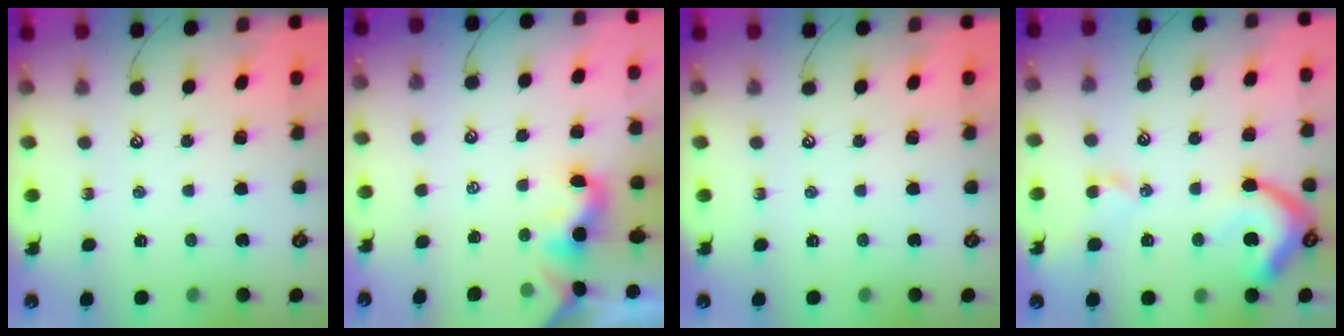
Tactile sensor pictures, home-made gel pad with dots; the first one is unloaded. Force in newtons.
{"total": 2.0, "press": 2.0, "slide": 0.5}
{"total": 0.0}
{"total": 10.9, "press": 10.7, "slide": 1.7}